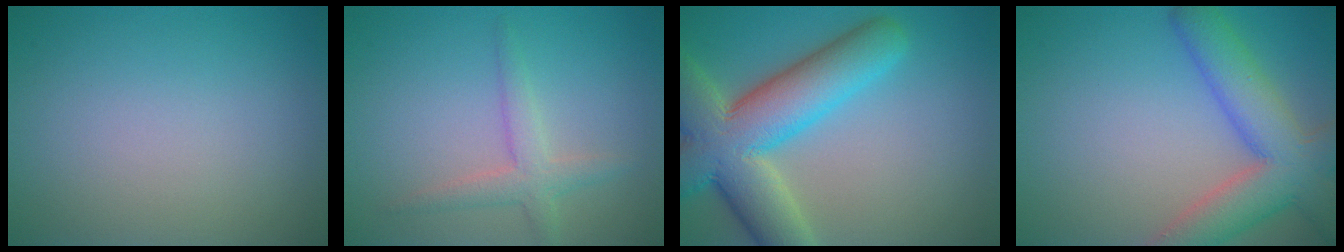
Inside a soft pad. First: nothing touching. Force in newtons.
{"total": 2.5, "press": 2.5, "slide": 0.2}
{"total": 10.9, "press": 10.9, "slide": 0.8}
{"total": 7.5, "press": 7.5, "slide": 0.4}